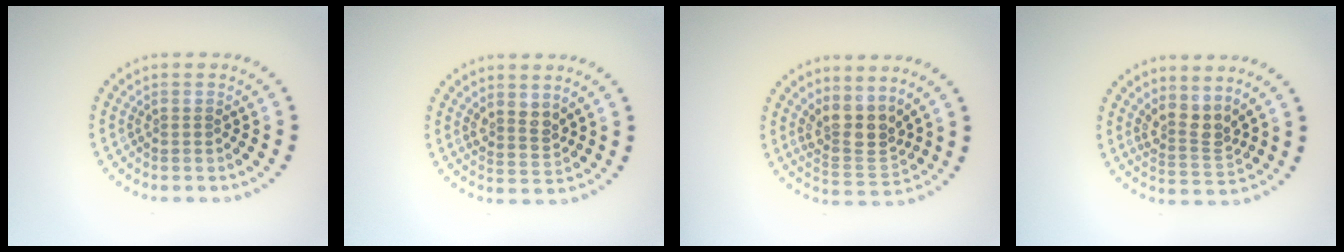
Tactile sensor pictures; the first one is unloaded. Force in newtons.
{"total": 2.0, "press": 1.7, "slide": 1.1}
{"total": 3.6, "press": 2.8, "slide": 2.3}
{"total": 2.8, "press": 2.1, "slide": 1.9}